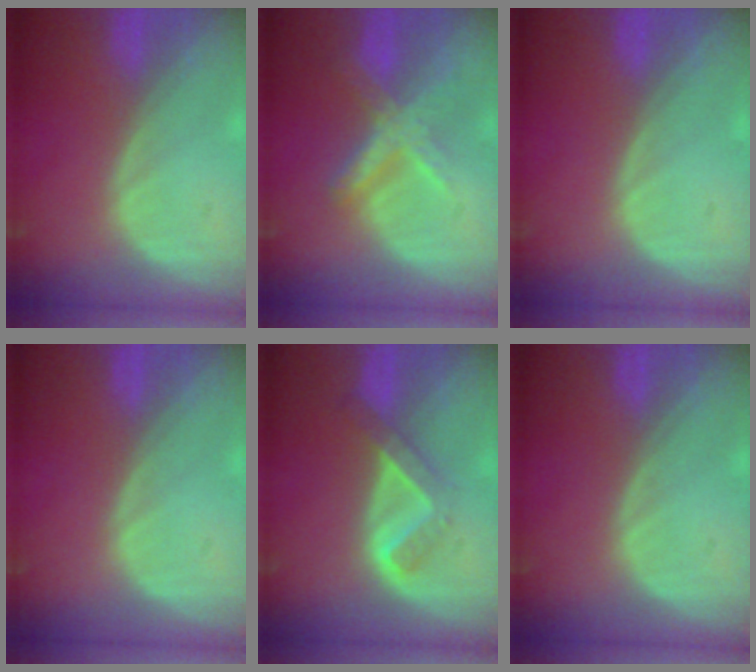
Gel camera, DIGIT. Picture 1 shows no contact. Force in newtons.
{"total": 7.2, "press": 6.1, "slide": 3.8}
{"total": 0.0}
{"total": 0.0}
{"total": 5.1, "press": 4.4, "slide": 2.6}
{"total": 0.0}